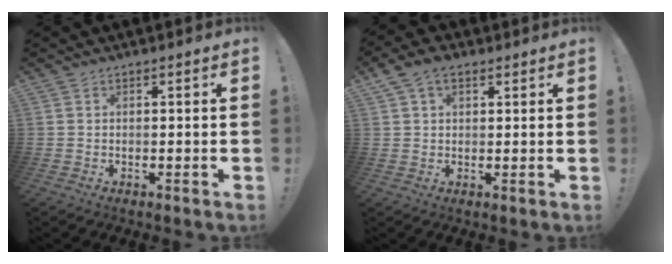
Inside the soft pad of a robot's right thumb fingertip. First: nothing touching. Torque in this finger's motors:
{"motor_torque": [0.71, 1.45, 0.34, 0.22, 0.04]}